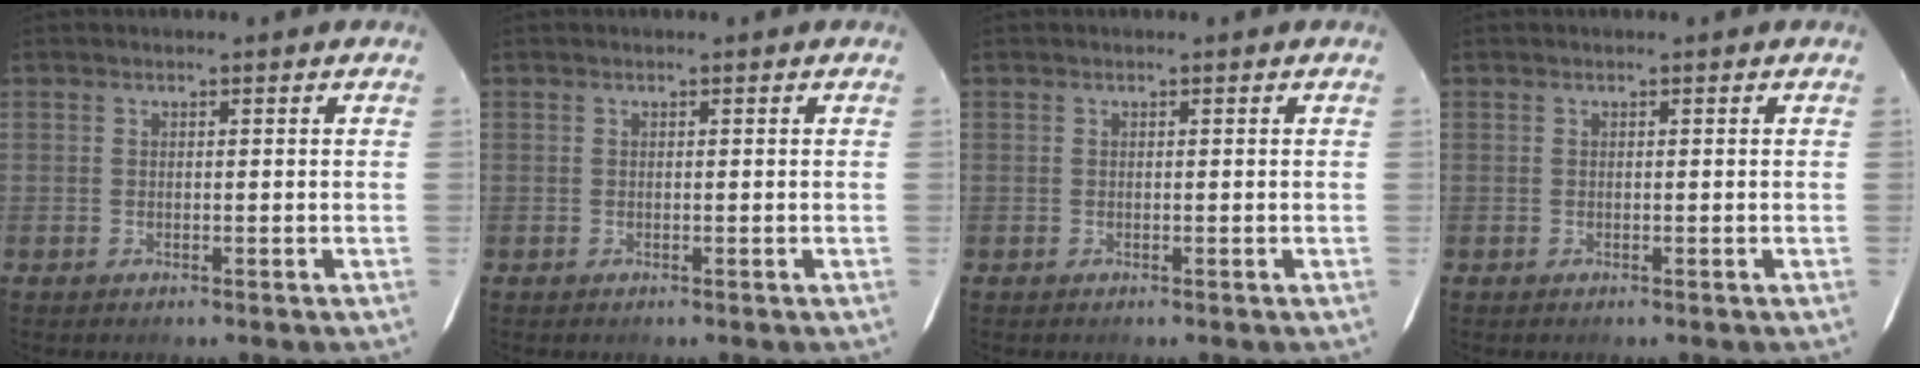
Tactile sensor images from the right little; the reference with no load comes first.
{"total": 0.0}
{"total": 0.0}
{"total": 0.0}